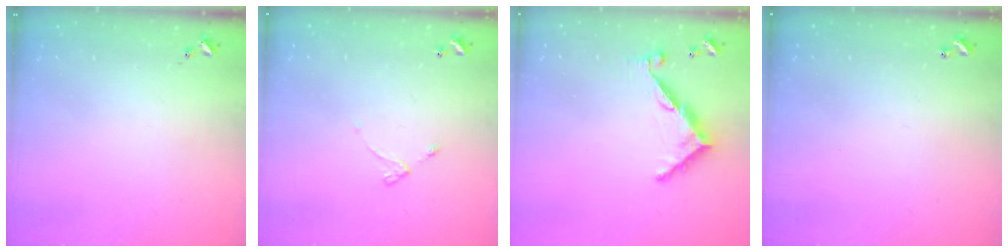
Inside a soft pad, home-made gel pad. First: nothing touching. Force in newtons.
{"total": 5.7, "press": 5.7, "slide": 0.5}
{"total": 9.0, "press": 9.0, "slide": 0.7}
{"total": 1.0, "press": 1.0, "slide": 0.2}